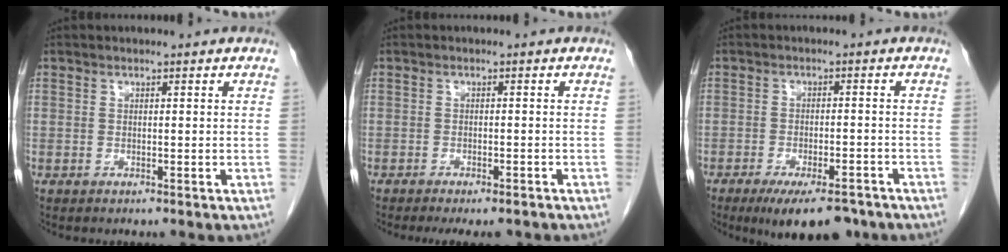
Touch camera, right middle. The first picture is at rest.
{"total": 5.7, "force": [-4.8, 1.5, 2.7], "torque": [-0.028, -0.009, -0.063]}
{"total": 9.7, "force": [-7.4, 2.7, 5.8], "torque": [-0.079, -0.010, -0.109]}